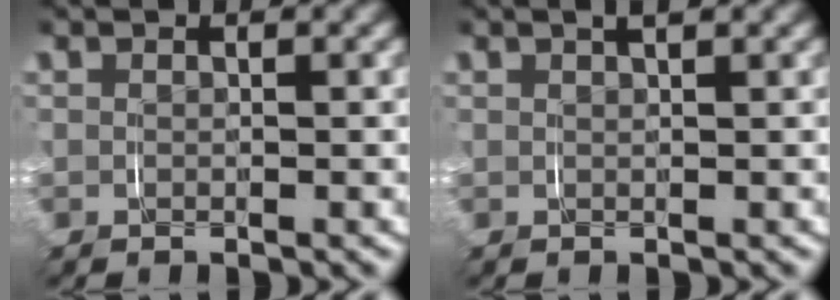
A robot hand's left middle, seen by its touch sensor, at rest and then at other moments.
{"total": 1.6, "force": [1.2, 0.1, 1.1], "torque": [-0.015, 0.010, 0.016]}